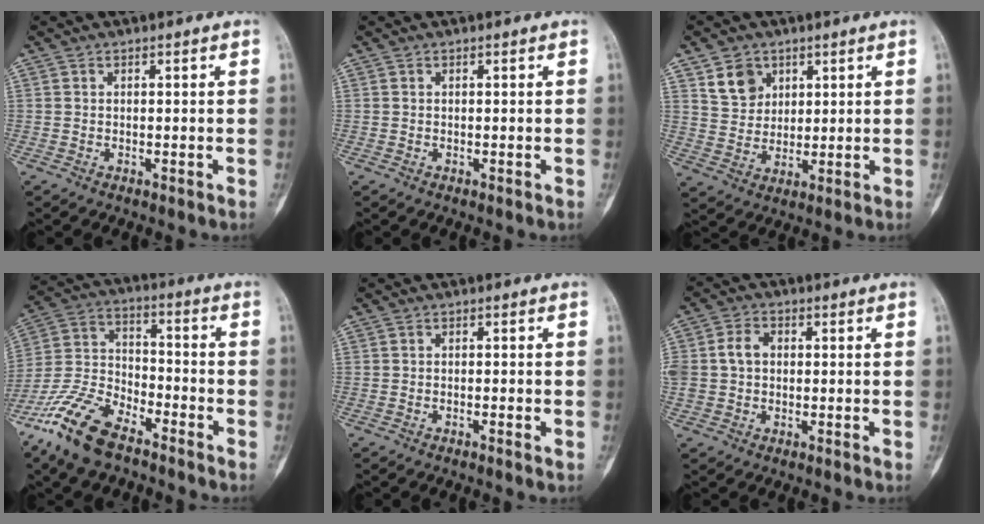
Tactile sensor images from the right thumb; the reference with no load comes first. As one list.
[{"total": 0.0}, {"total": 6.8, "force": [3.6, 5.3, 2.4], "torque": [-0.019, -0.020, 0.072]}, {"total": 15.0, "force": [-10.4, 6.3, 8.8], "torque": [-0.180, 0.046, -0.209]}, {"total": 0.9, "force": [-0.5, 0.1, 0.8], "torque": [-0.015, 0.001, -0.007]}, {"total": 5.8, "force": [0.3, 4.5, 3.6], "torque": [-0.067, 0.020, 0.006]}]